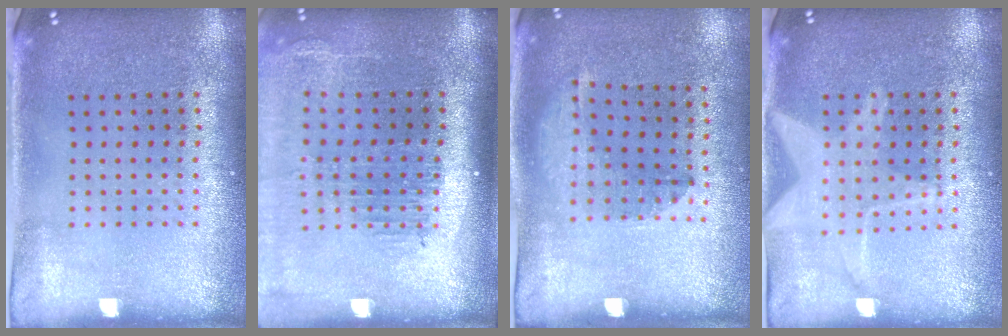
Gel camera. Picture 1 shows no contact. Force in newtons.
{"total": 2.3, "press": 1.8, "slide": 1.3}
{"total": 1.3, "press": 0.9, "slide": 1.0}
{"total": 1.6, "press": 1.6, "slide": 0.2}